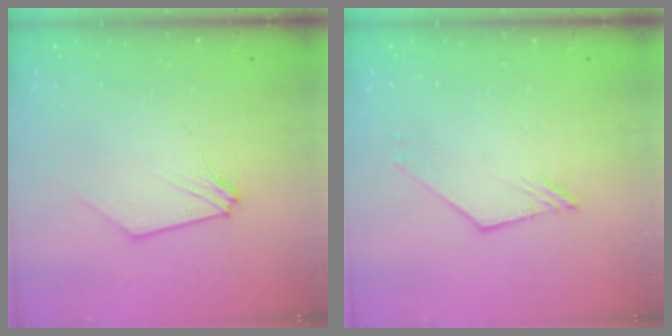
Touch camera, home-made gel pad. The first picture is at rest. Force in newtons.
{"total": 2.5, "press": 2.4, "slide": 0.4}